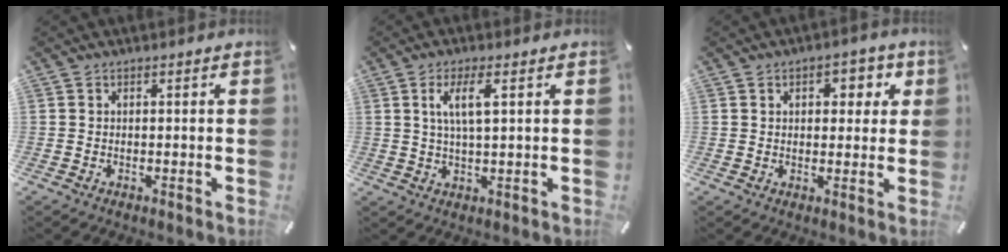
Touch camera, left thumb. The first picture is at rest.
{"total": 6.4, "force": [1.9, 1.5, 5.9], "torque": [-0.119, -0.003, 0.026]}
{"total": 5.6, "force": [1.8, 3.6, 3.9], "torque": [-0.037, -0.006, 0.017]}